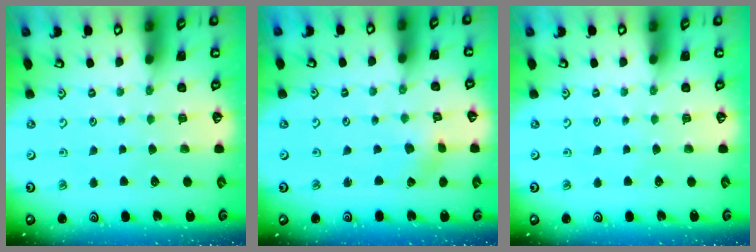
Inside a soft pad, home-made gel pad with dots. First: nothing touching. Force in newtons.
{"total": 0.0}
{"total": 0.0}